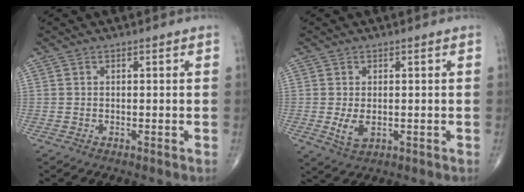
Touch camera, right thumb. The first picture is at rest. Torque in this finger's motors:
{"motor_torque": [-0.44, 0.61, 0.52, 0.17, 0.12]}